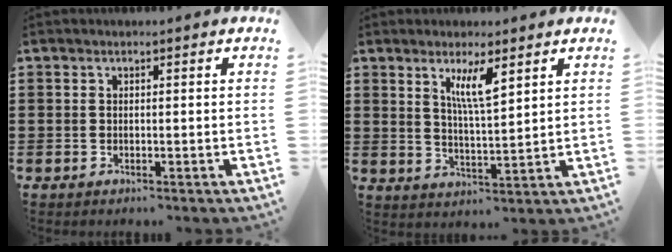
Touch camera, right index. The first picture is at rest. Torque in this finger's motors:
{"motor_torque": [0.54, 0.41, 0.15, 0.06]}